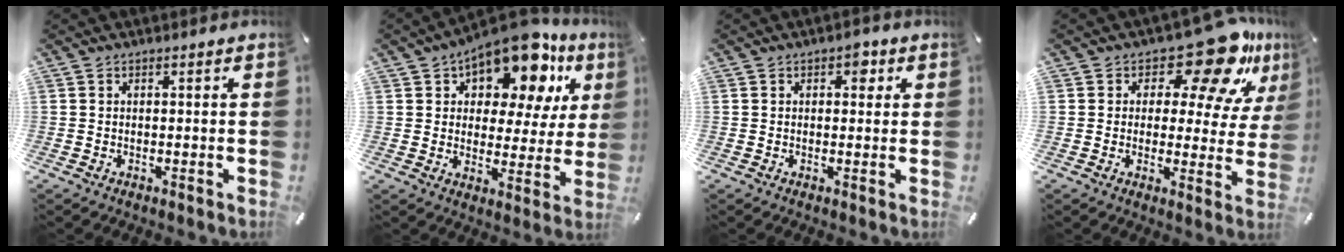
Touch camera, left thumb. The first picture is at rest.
{"total": 15.2, "force": [10.9, 7.4, 7.6], "torque": [-0.123, -0.081, 0.190]}
{"total": 3.1, "force": [1.1, 2.0, 2.1], "torque": [-0.014, -0.004, 0.009]}
{"total": 16.3, "force": [11.0, 6.5, 10.0], "torque": [-0.141, -0.081, 0.182]}